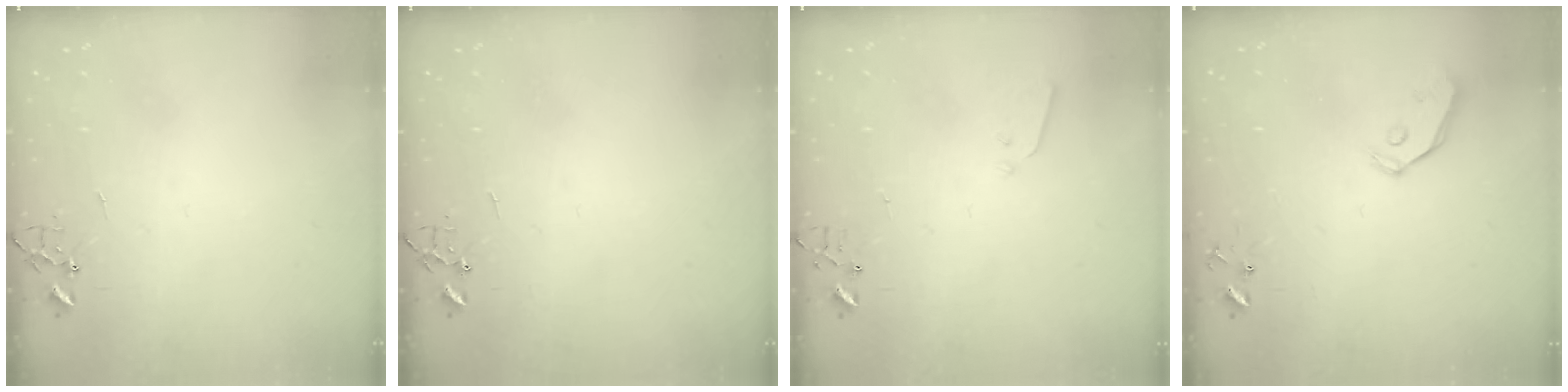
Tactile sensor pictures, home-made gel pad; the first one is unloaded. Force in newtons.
{"total": 0.0}
{"total": 3.0, "press": 2.9, "slide": 0.7}
{"total": 4.8, "press": 4.8, "slide": 0.5}